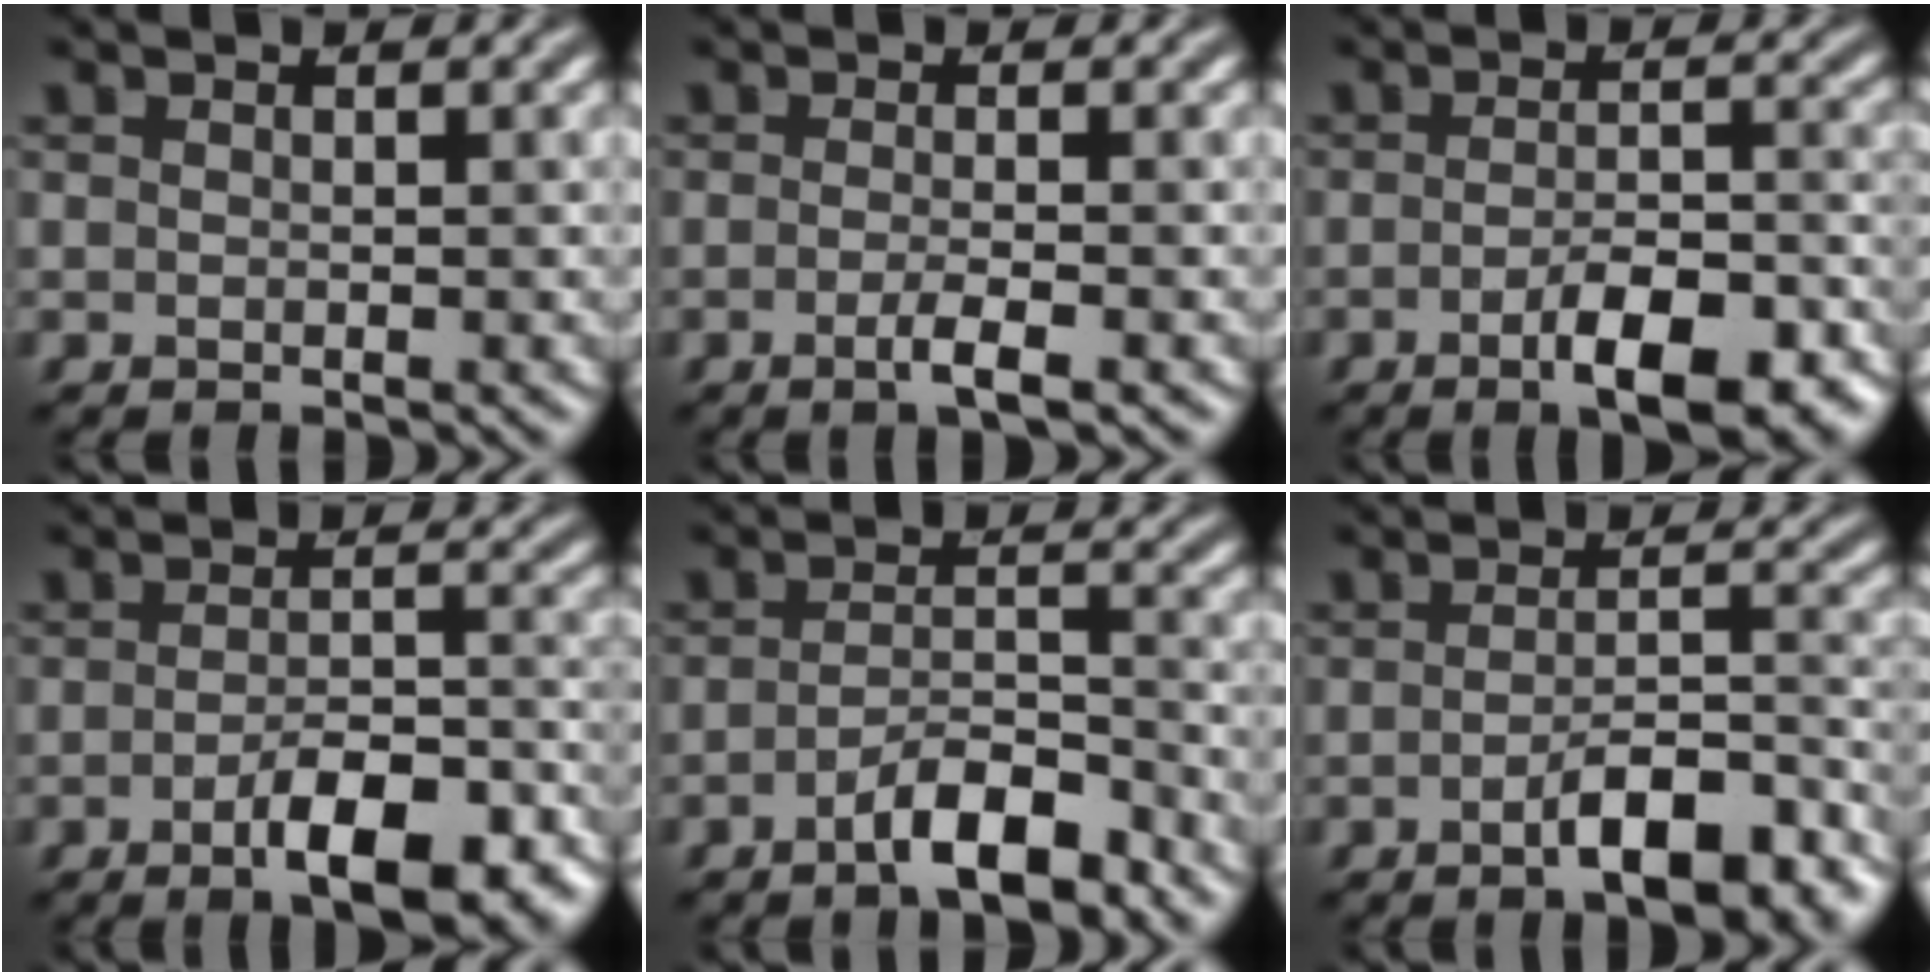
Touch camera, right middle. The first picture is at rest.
{"total": 2.1, "force": [-0.8, 0.5, 1.9], "torque": [-0.029, 0.001, -0.019]}
{"total": 7.2, "force": [-3.6, 2.3, 5.7], "torque": [-0.088, -0.001, -0.051]}
{"total": 7.9, "force": [-4.2, 2.6, 6.1], "torque": [-0.092, 0.001, -0.062]}
{"total": 4.6, "force": [-3.0, 1.3, 3.3], "torque": [-0.055, 0.005, -0.054]}
{"total": 6.2, "force": [-3.5, 1.8, 4.8], "torque": [-0.073, 0.005, -0.053]}